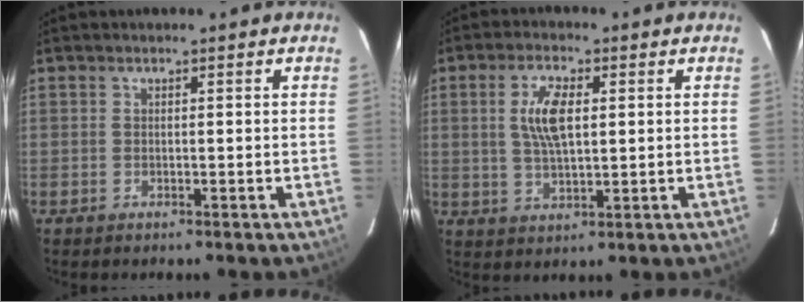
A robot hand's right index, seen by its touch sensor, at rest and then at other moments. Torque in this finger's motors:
{"motor_torque": [0.64, 0.46, 0.42, 0.12]}